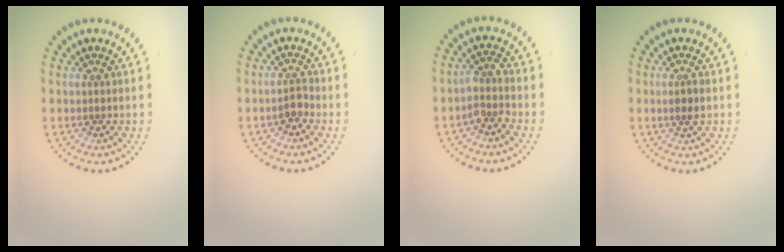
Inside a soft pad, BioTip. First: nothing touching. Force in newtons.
{"total": 1.5, "press": 1.2, "slide": 0.8}
{"total": 2.1, "press": 1.6, "slide": 1.4}
{"total": 1.5, "press": 1.4, "slide": 0.5}